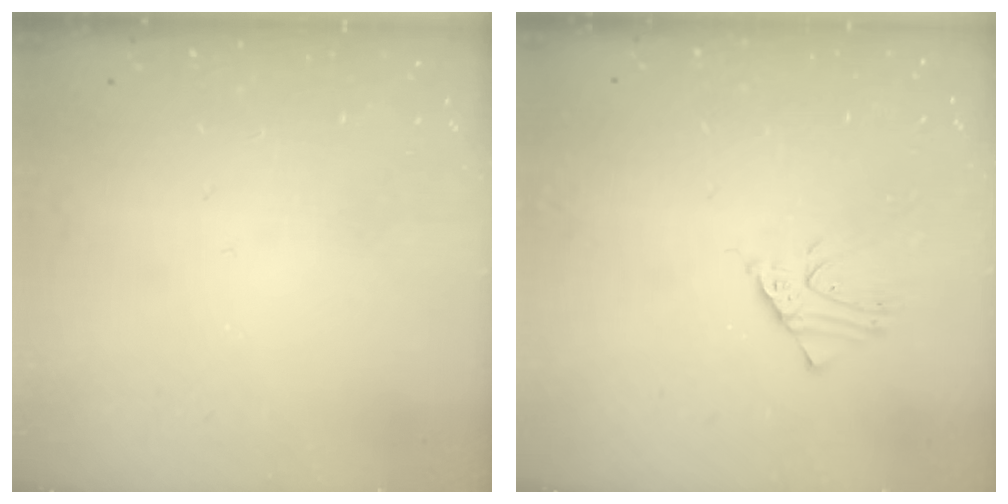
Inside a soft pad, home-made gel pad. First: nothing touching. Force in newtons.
{"total": 2.2, "press": 2.2, "slide": 0.1}